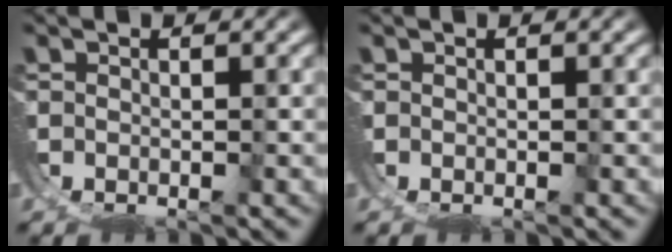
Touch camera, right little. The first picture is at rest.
{"total": 0.0}